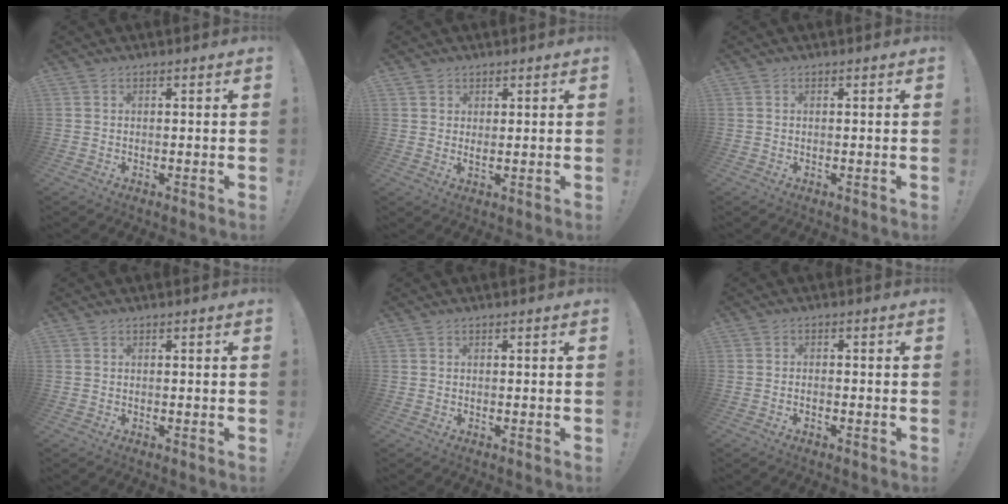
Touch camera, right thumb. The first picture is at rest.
{"total": 1.8, "force": [1.5, 0.9, 0.3], "torque": [-0.001, -0.008, 0.026]}
{"total": 0.0}
{"total": 0.0}
{"total": 0.0}
{"total": 1.2, "force": [-1.1, 0.3, 0.4], "torque": [-0.014, 0.004, -0.017]}